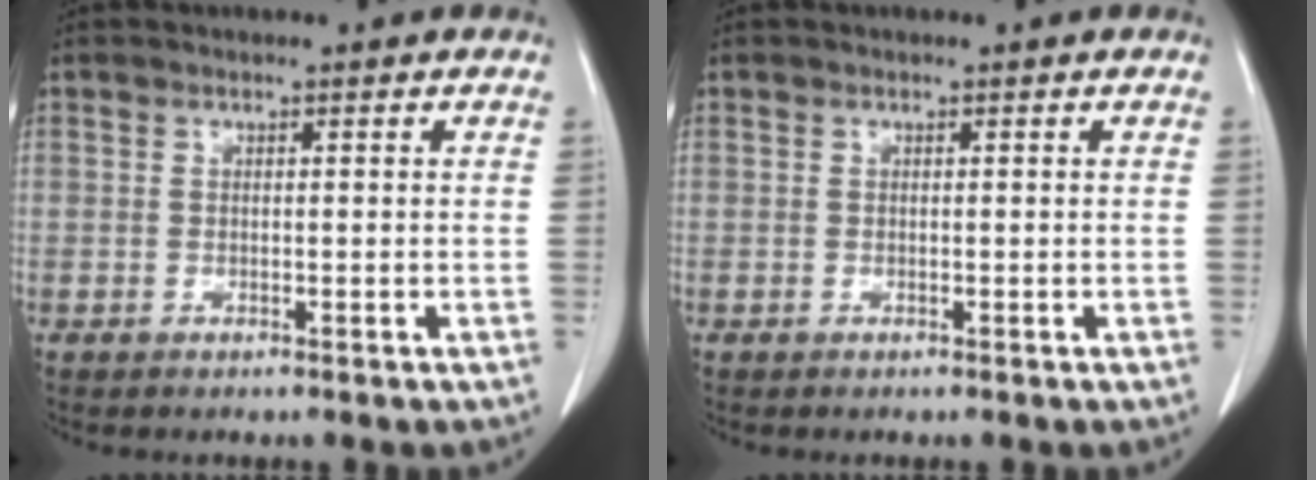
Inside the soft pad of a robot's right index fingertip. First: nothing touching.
{"total": 0.0}